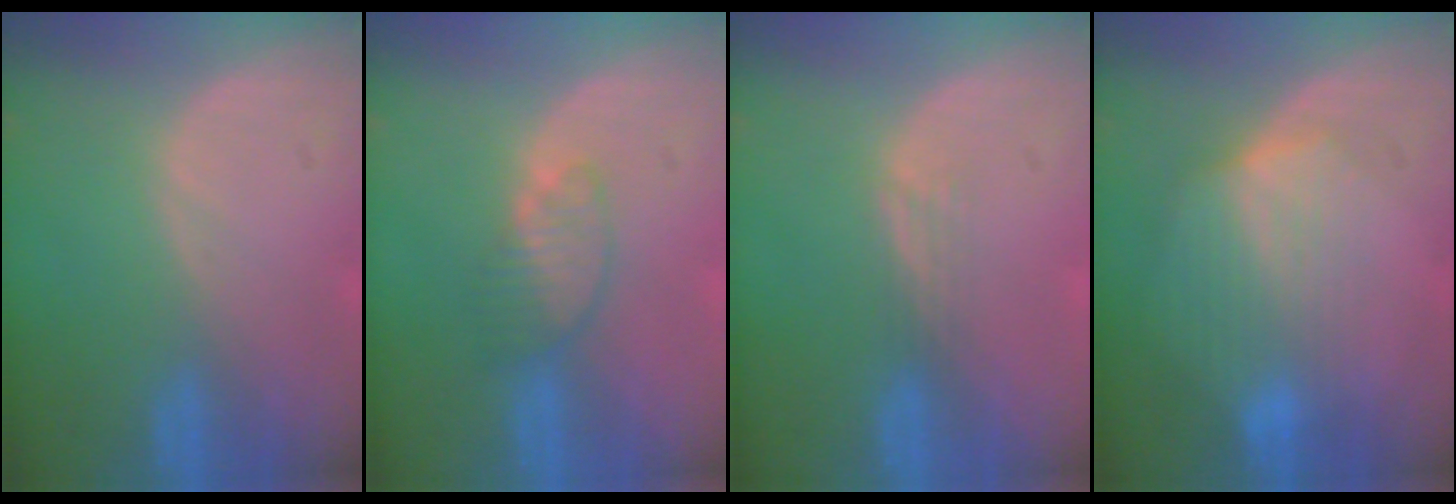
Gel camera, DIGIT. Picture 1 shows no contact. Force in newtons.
{"total": 3.4, "press": 3.4, "slide": 0.5}
{"total": 1.5, "press": 1.2, "slide": 0.9}
{"total": 7.2, "press": 6.5, "slide": 3.0}